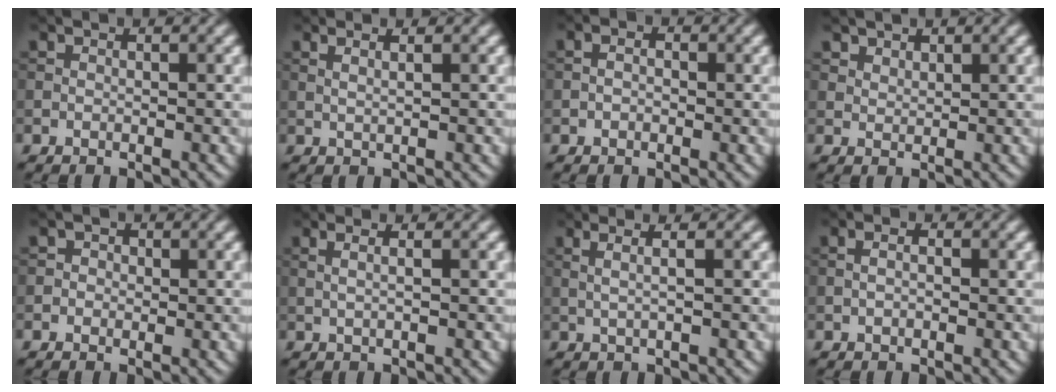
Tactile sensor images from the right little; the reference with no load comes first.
{"total": 2.0, "force": [1.1, 0.8, 1.4], "torque": [-0.011, 0.001, -0.002]}
{"total": 1.6, "force": [0.0, 1.2, 1.1], "torque": [-0.010, -0.002, -0.013]}
{"total": 1.5, "force": [1.2, 0.8, 0.3], "torque": [-0.008, -0.008, 0.033]}
{"total": 1.4, "force": [0.1, 1.3, 0.5], "torque": [0.004, 0.001, -0.008]}
{"total": 2.4, "force": [1.1, 1.1, 1.9], "torque": [-0.018, 0.013, -0.007]}
{"total": 3.0, "force": [1.2, 1.2, 2.4], "torque": [-0.026, 0.008, -0.006]}
{"total": 2.3, "force": [0.5, 1.5, 1.7], "torque": [-0.020, 0.009, -0.012]}